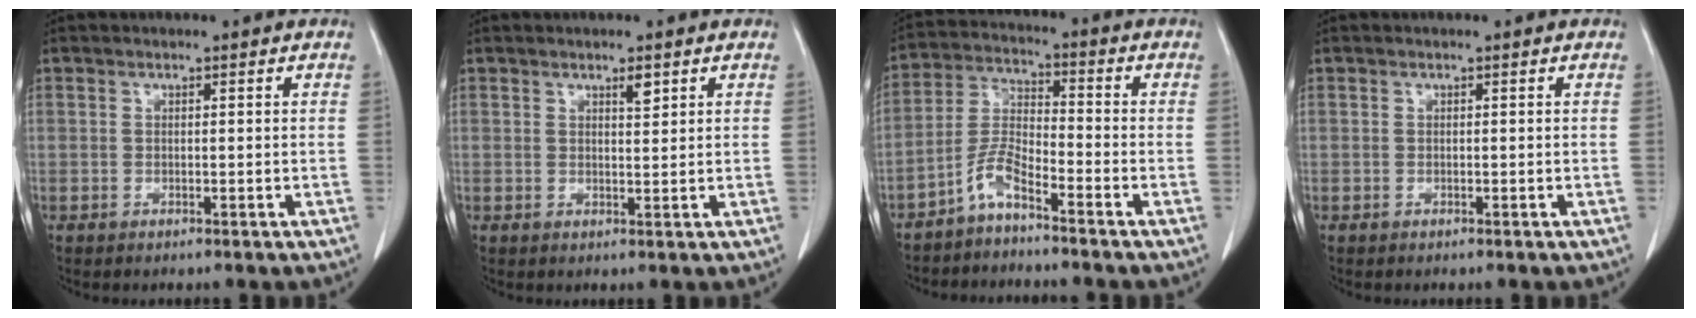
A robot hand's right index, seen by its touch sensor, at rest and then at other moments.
{"total": 1.7, "force": [1.1, 0.4, 1.3], "torque": [-0.022, -0.004, 0.019]}
{"total": 5.2, "force": [-4.0, 0.8, 3.3], "torque": [-0.077, -0.004, -0.084]}
{"total": 0.0}